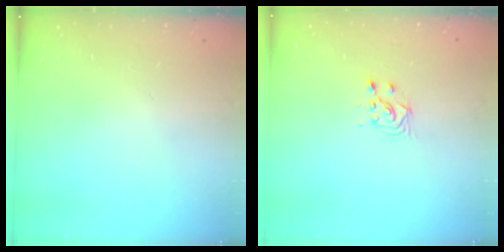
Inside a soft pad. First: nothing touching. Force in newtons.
{"total": 3.5, "press": 3.4, "slide": 1.1}